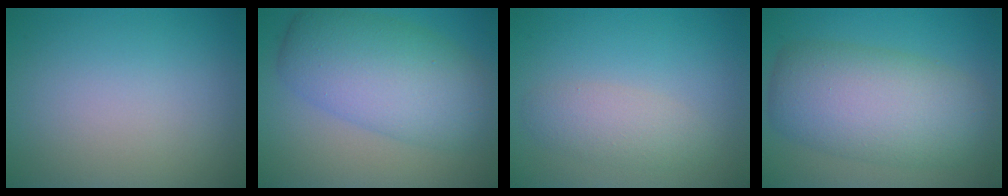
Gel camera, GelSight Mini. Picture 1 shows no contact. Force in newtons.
{"total": 8.2, "press": 8.2, "slide": 0.1}
{"total": 2.4, "press": 2.4, "slide": 0.1}
{"total": 8.9, "press": 8.9, "slide": 0.1}